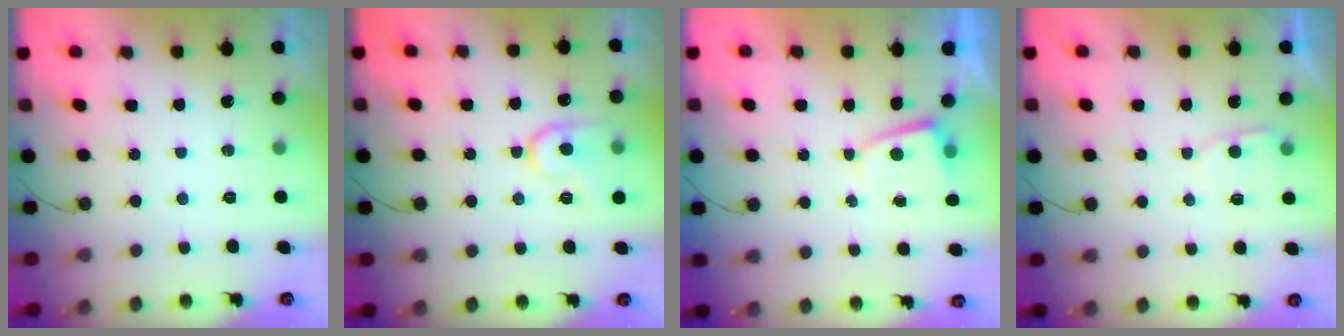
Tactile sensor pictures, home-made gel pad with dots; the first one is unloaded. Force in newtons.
{"total": 12.0, "press": 12.0, "slide": 1.1}
{"total": 1.2, "press": 1.2, "slide": 0.2}
{"total": 2.7, "press": 2.7, "slide": 0.3}